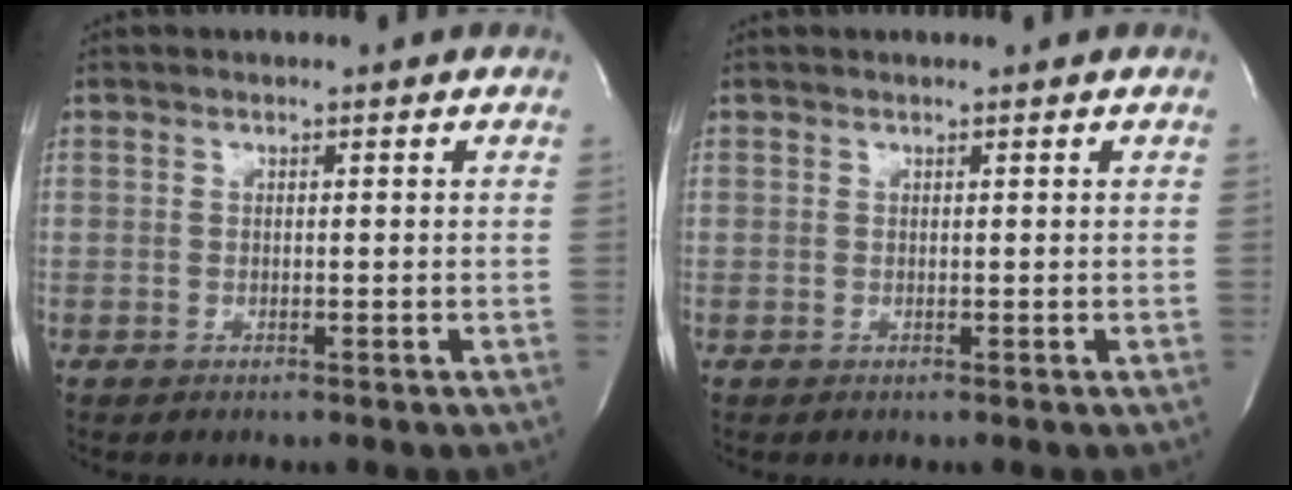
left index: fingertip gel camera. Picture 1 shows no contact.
{"total": 0.9, "force": [0.9, -0.2, 0.2], "torque": [-0.012, 0.000, 0.015]}